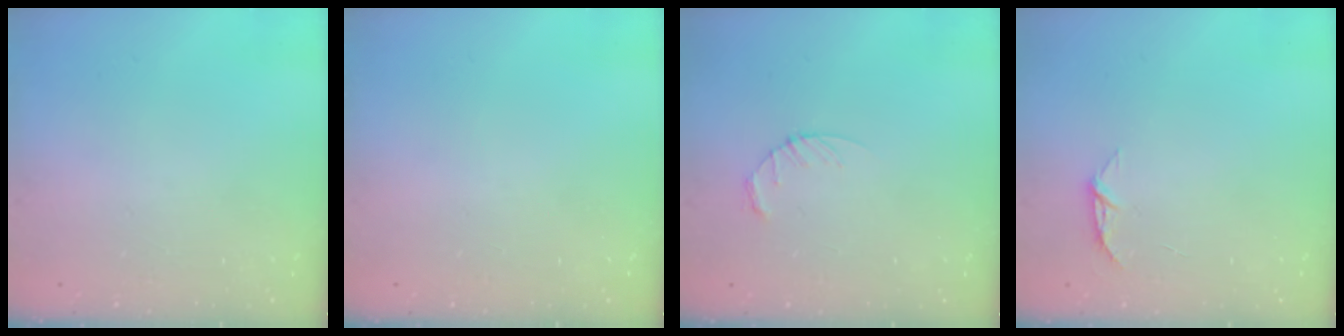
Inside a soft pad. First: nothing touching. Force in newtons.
{"total": 0.0}
{"total": 3.4, "press": 3.4, "slide": 0.5}
{"total": 4.6, "press": 4.5, "slide": 0.5}